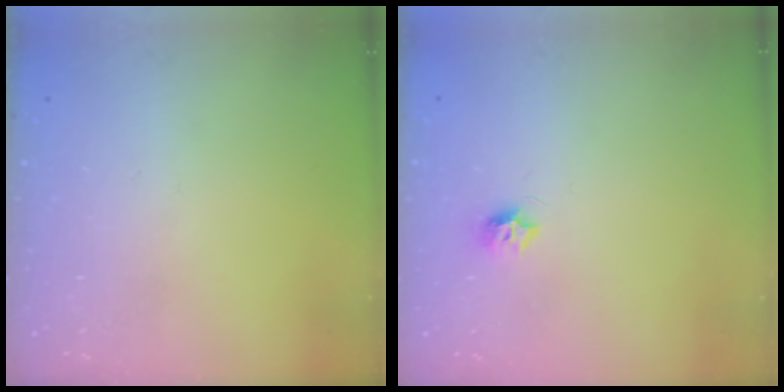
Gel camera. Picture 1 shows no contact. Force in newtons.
{"total": 6.6, "press": 6.5, "slide": 0.6}